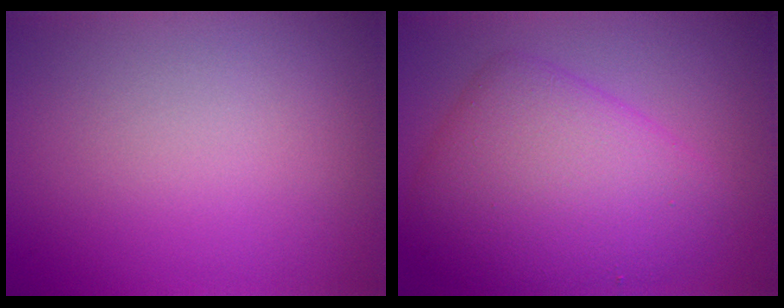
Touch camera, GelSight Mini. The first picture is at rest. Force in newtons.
{"total": 7.3, "press": 7.3, "slide": 0.1}